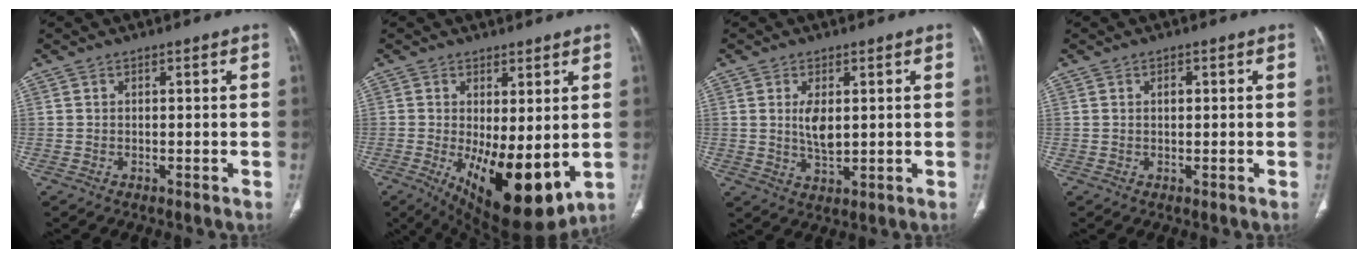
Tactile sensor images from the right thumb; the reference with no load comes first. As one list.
[{"total": 15.7, "force": [-2.5, 6.4, 14.1], "torque": [-0.212, -0.035, -0.017]}, {"total": 5.0, "force": [1.0, 2.4, 4.3], "torque": [-0.077, -0.013, 0.025]}, {"total": 1.3, "force": [0.4, 0.8, 1.0], "torque": [-0.015, 0.001, 0.007]}]